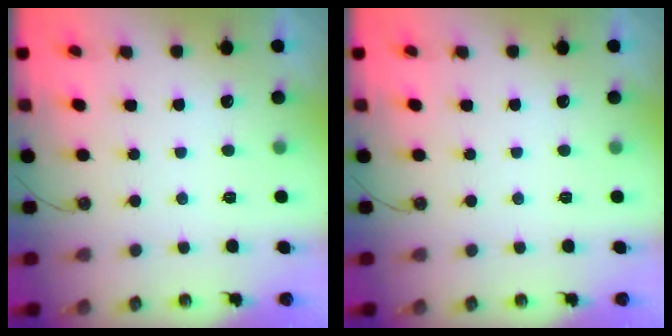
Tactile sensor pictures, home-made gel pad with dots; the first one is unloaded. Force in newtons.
{"total": 0.0}